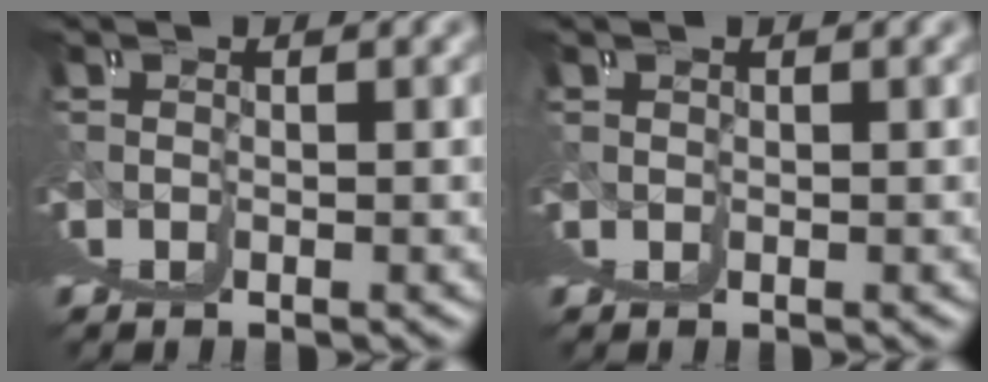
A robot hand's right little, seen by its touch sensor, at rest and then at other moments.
{"total": 0.0}